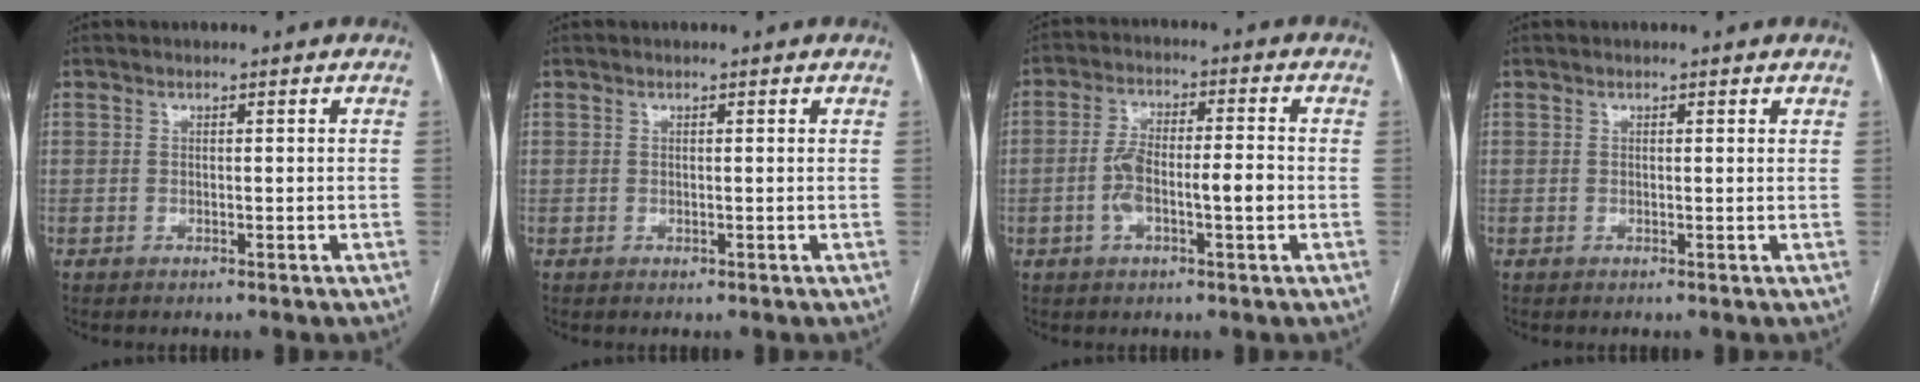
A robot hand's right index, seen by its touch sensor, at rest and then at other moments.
{"total": 0.0}
{"total": 7.4, "force": [-1.5, 2.0, 7.0], "torque": [-0.136, 0.023, -0.027]}
{"total": 0.5, "force": [0.4, 0.1, 0.4], "torque": [-0.005, 0.000, 0.001]}